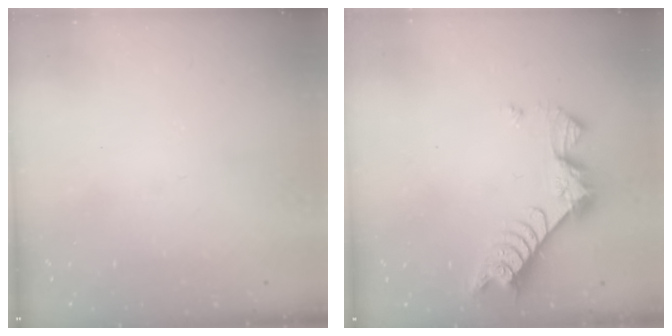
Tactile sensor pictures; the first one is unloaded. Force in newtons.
{"total": 7.6, "press": 7.5, "slide": 0.7}